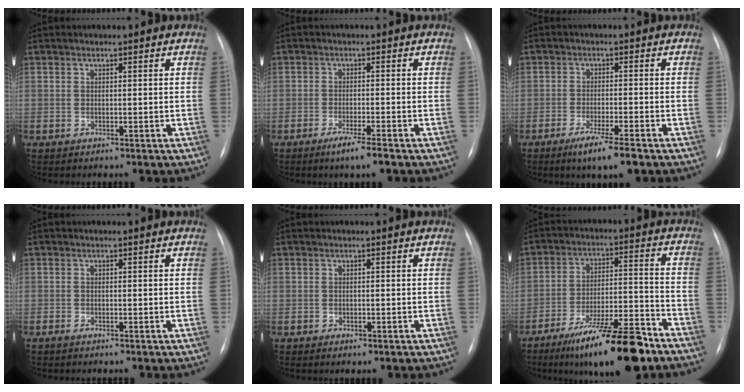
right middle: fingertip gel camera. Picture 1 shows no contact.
{"total": 3.8, "force": [-2.6, -0.3, 2.8], "torque": [-0.059, -0.013, -0.047]}
{"total": 6.0, "force": [-3.9, 0.0, 4.6], "torque": [-0.087, -0.018, -0.065]}
{"total": 0.6, "force": [-0.5, 0.1, 0.3], "torque": [-0.012, -0.002, -0.008]}
{"total": 0.8, "force": [-0.5, 0.3, 0.5], "torque": [-0.013, -0.003, -0.002]}
{"total": 15.7, "force": [-11.3, 2.0, 10.7], "torque": [-0.162, -0.004, -0.182]}